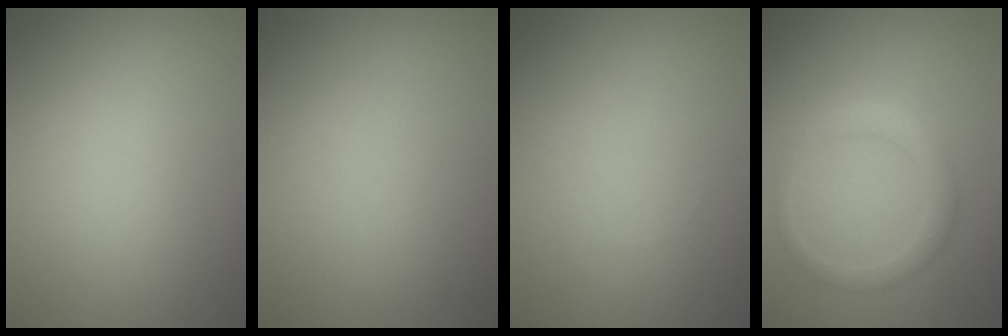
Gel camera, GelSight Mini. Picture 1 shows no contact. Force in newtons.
{"total": 0.0}
{"total": 0.0}
{"total": 2.1, "press": 2.1, "slide": 0.1}